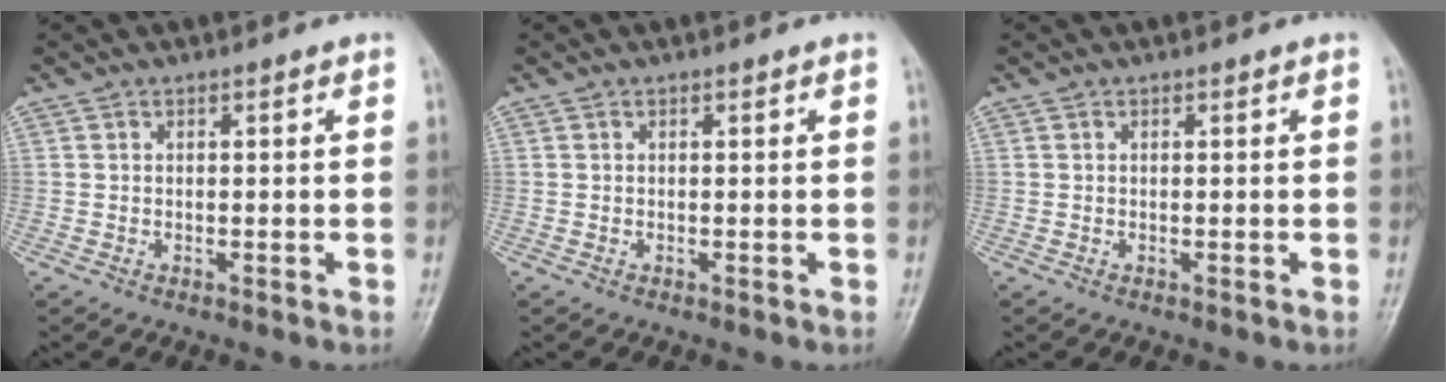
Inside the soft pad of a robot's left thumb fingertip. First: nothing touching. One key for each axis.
{"total": 0.0}
{"total": 0.0}